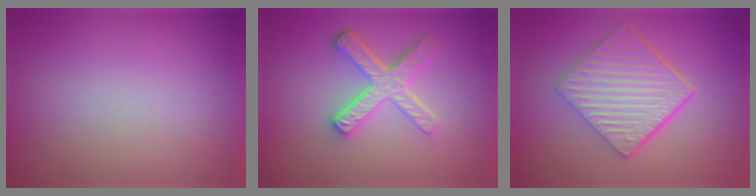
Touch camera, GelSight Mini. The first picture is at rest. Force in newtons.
{"total": 5.0, "press": 3.6, "slide": 3.5}
{"total": 6.7, "press": 4.8, "slide": 4.7}